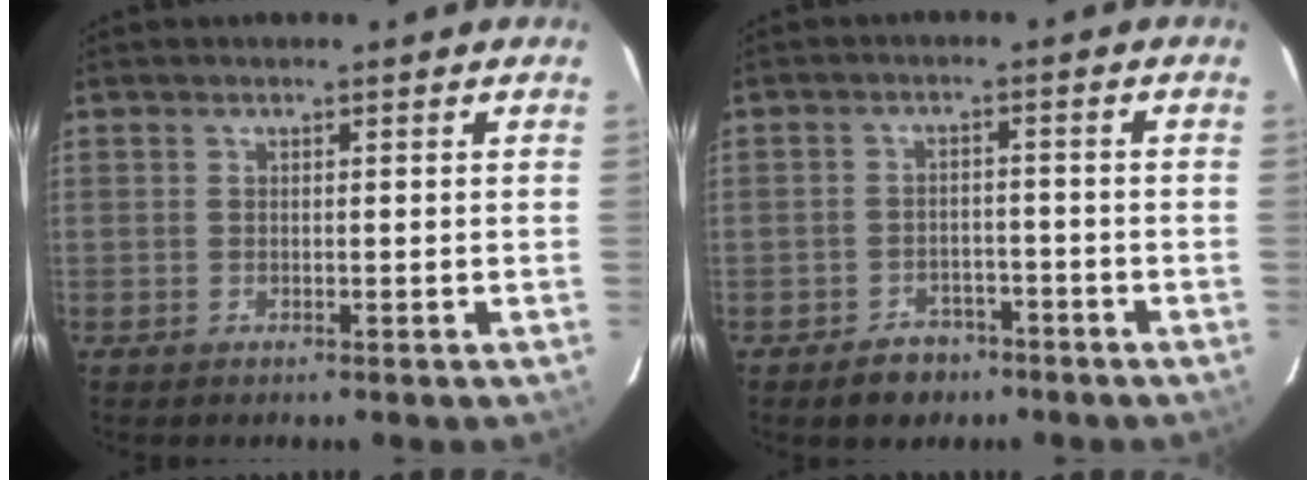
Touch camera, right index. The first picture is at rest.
{"total": 4.7, "force": [-3.2, 3.1, 1.4], "torque": [-0.022, 0.007, -0.044]}